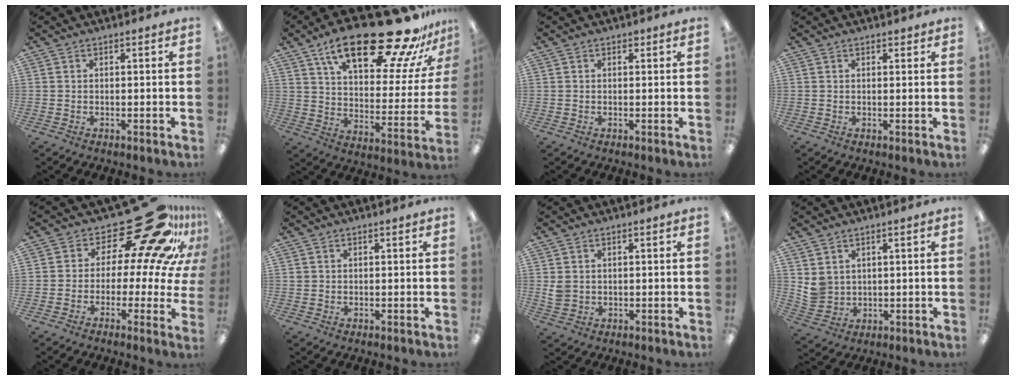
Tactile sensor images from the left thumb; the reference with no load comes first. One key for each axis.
{"total": 27.4, "fx": 19.6, "fy": 8.2, "fz": 17.2, "tx": -0.259, "ty": -0.131, "tz": 0.317}
{"total": 0.7, "fx": 0.4, "fy": 0.5, "fz": 0.2, "tx": -0.005, "ty": 0.002, "tz": 0.007}
{"total": 1.2, "fx": 0.7, "fy": 0.8, "fz": 0.5, "tx": -0.002, "ty": -0.001, "tz": 0.012}
{"total": 20.6, "fx": 13.2, "fy": 7.8, "fz": 13.8, "tx": -0.172, "ty": -0.111, "tz": 0.218}
{"total": 0.7, "fx": 0.3, "fy": 0.6, "fz": 0.1, "tx": -0.002, "ty": 0.005, "tz": 0.005}
{"total": 2.9, "fx": 0.7, "fy": 2.6, "fz": 1.2, "tx": -0.017, "ty": 0.001, "tz": 0.013}
{"total": 4.6, "fx": 2.4, "fy": 3.9, "fz": 0.9, "tx": -0.023, "ty": -0.006, "tz": 0.048}